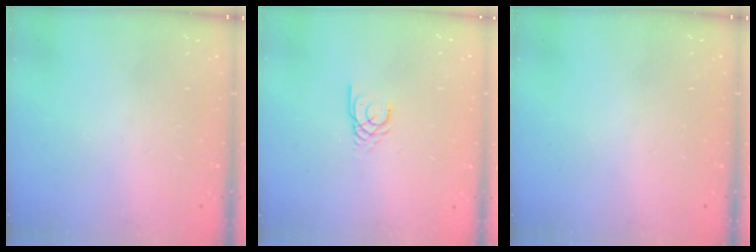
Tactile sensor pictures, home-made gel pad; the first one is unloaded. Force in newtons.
{"total": 2.2, "press": 2.2, "slide": 0.2}
{"total": 0.0}